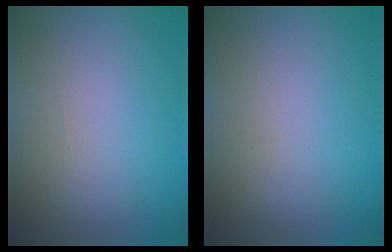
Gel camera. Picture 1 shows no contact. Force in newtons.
{"total": 0.0}